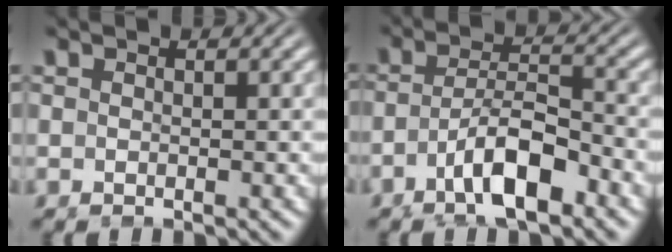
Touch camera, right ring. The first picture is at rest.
{"total": 5.7, "force": [-2.2, 2.8, 4.5], "torque": [-0.073, -0.020, -0.025]}